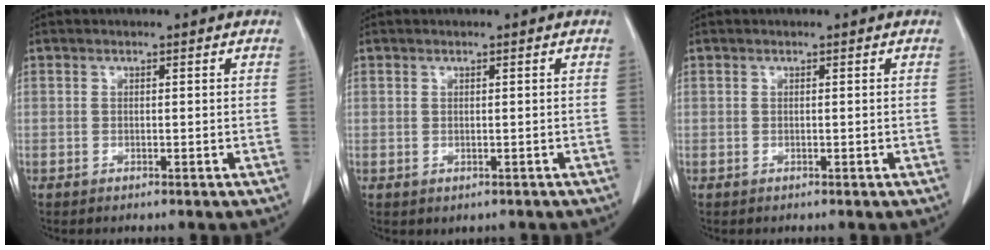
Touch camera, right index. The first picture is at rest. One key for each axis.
{"total": 0.6, "fx": -0.1, "fy": 0.6, "fz": 0.2, "tx": -0.004, "ty": 0.000, "tz": 0.004}
{"total": 0.0}